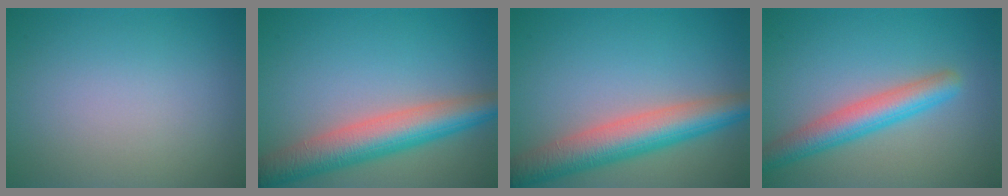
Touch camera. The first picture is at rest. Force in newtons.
{"total": 6.8, "press": 6.8, "slide": 0.2}
{"total": 6.8, "press": 6.8, "slide": 0.2}
{"total": 4.5, "press": 4.5, "slide": 0.2}